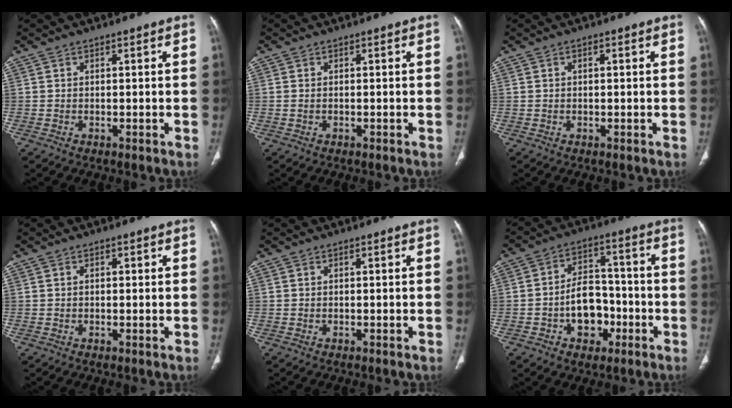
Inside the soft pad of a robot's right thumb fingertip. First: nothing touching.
{"total": 0.6, "force": [-0.1, 0.4, 0.5], "torque": [-0.017, 0.003, 0.001]}
{"total": 0.8, "force": [0.2, 0.3, 0.7], "torque": [-0.014, 0.003, 0.002]}
{"total": 0.7, "force": [0.2, 0.4, 0.5], "torque": [-0.009, 0.001, 0.002]}
{"total": 0.0}
{"total": 10.5, "force": [-3.4, 7.4, 6.6], "torque": [-0.067, 0.041, -0.054]}